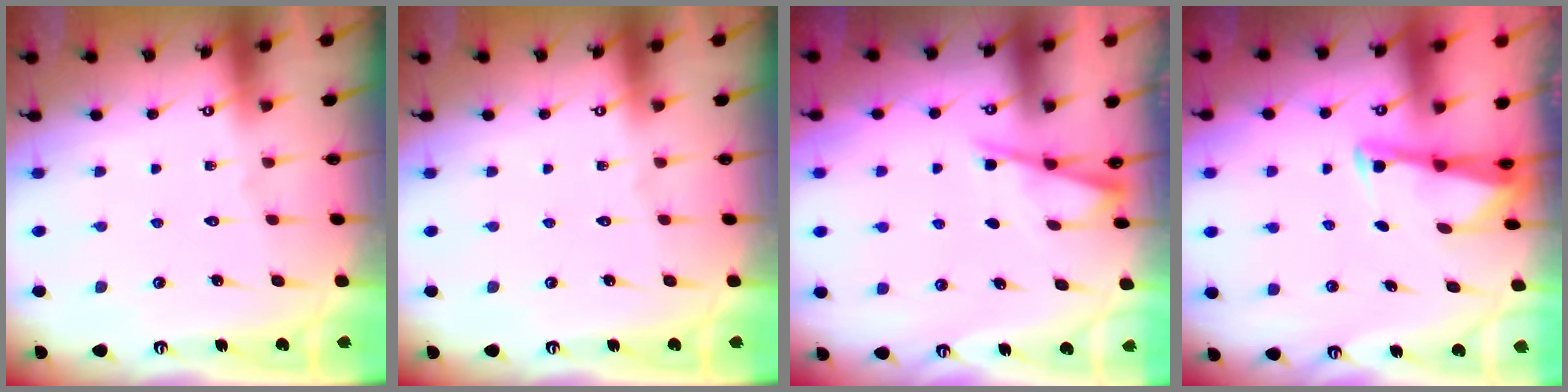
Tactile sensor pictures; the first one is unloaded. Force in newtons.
{"total": 0.0}
{"total": 2.9, "press": 2.8, "slide": 0.4}
{"total": 2.9, "press": 2.9, "slide": 0.2}